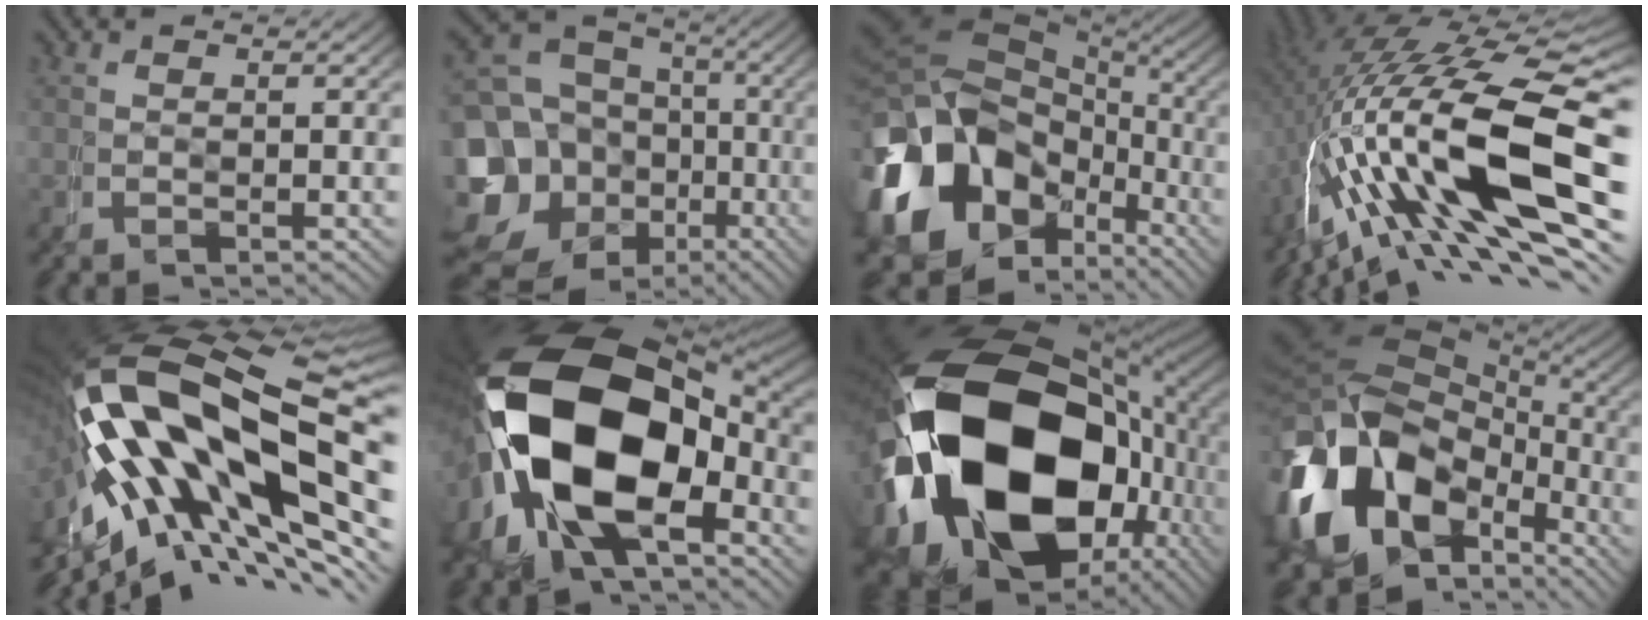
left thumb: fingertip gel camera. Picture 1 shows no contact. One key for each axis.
{"total": 15.4, "fx": -4.9, "fy": 12.8, "fz": 6.9, "tx": -0.161, "ty": -0.068, "tz": -0.069}
{"total": 19.3, "fx": -3.4, "fy": 14.3, "fz": 12.6, "tx": -0.272, "ty": -0.046, "tz": -0.043}
{"total": 19.1, "fx": -2.2, "fy": 9.3, "fz": 16.5, "tx": -0.327, "ty": -0.028, "tz": -0.010}
{"total": 22.5, "fx": -2.3, "fy": 13.6, "fz": 17.8, "tx": -0.367, "ty": -0.072, "tz": -0.004}
{"total": 24.1, "fx": -1.6, "fy": 14.8, "fz": 19.0, "tx": -0.385, "ty": -0.056, "tz": -0.002}
{"total": 32.4, "fx": -3.9, "fy": 20.3, "fz": 24.9, "tx": -0.480, "ty": -0.094, "tz": -0.023}
{"total": 21.2, "fx": -2.6, "fy": 15.3, "fz": 14.4, "tx": -0.323, "ty": -0.044, "tz": -0.038}